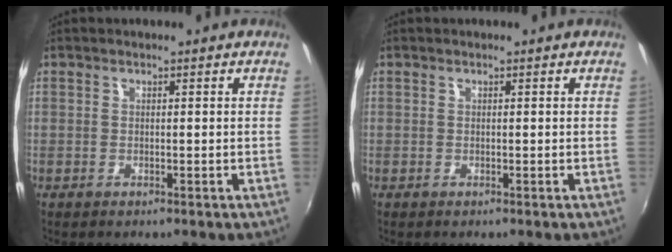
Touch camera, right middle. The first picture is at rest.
{"total": 0.0}